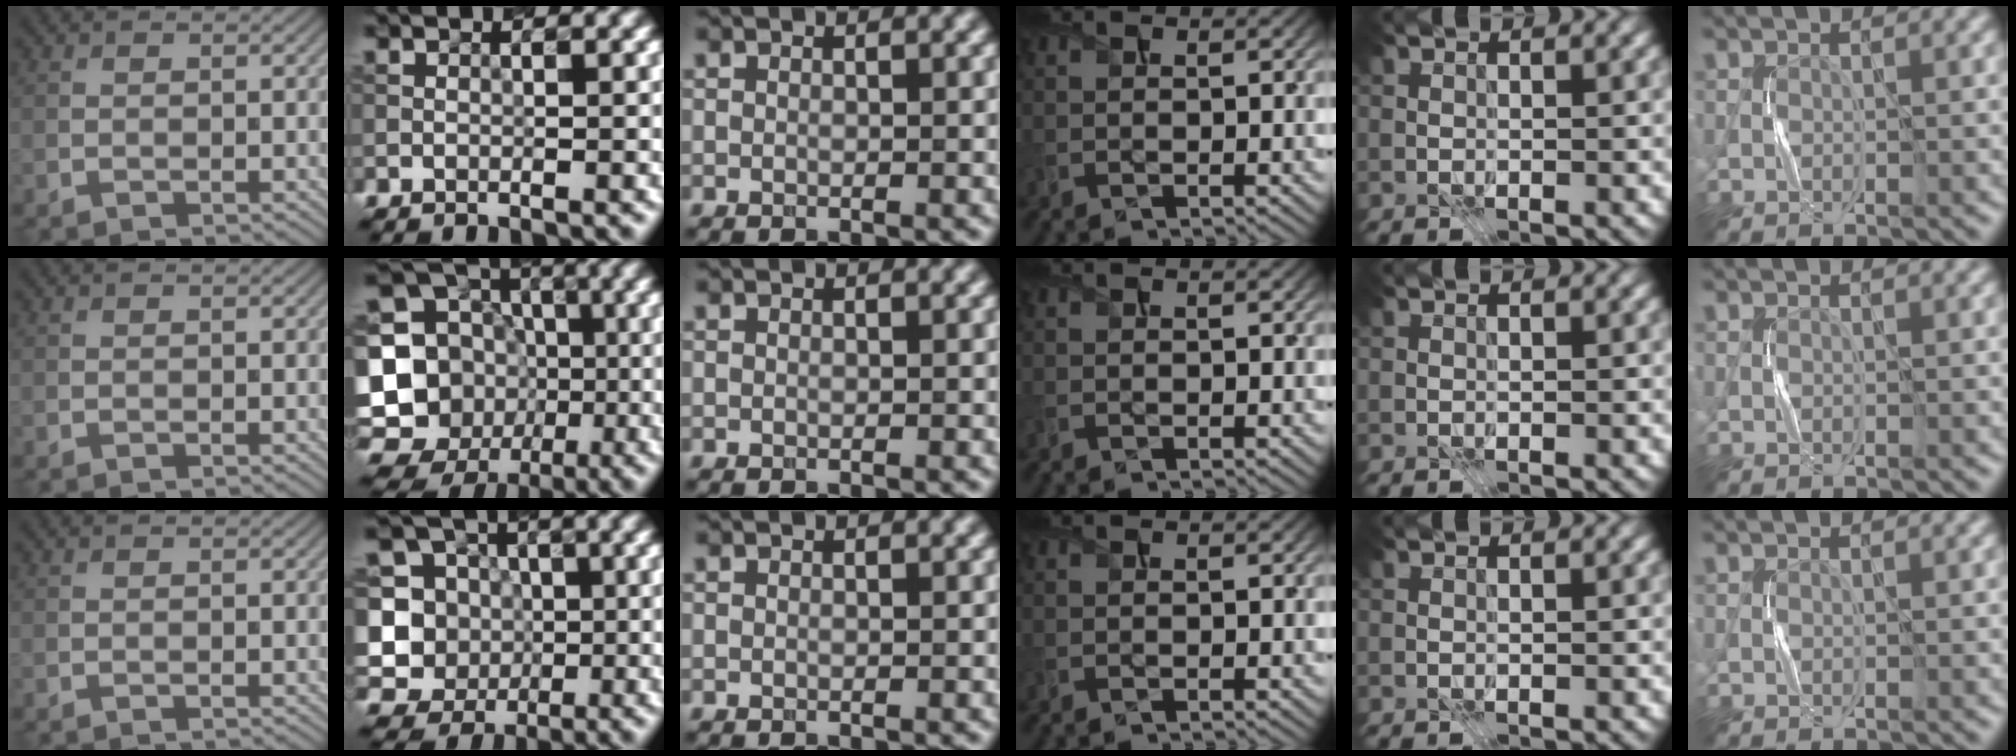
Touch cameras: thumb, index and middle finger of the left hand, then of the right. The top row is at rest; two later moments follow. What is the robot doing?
{"motion": "press", "object": "sticker"}